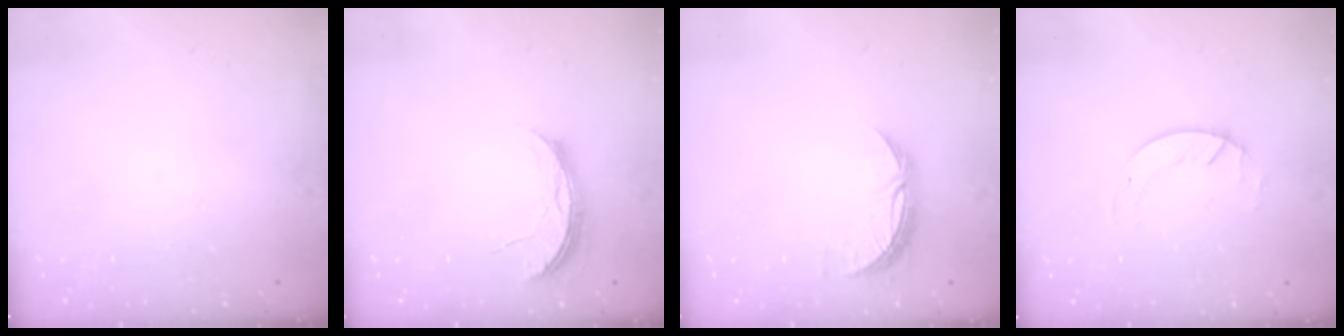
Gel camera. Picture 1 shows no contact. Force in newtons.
{"total": 5.6, "press": 5.6, "slide": 0.5}
{"total": 7.1, "press": 7.1, "slide": 0.3}
{"total": 2.6, "press": 2.6, "slide": 0.3}